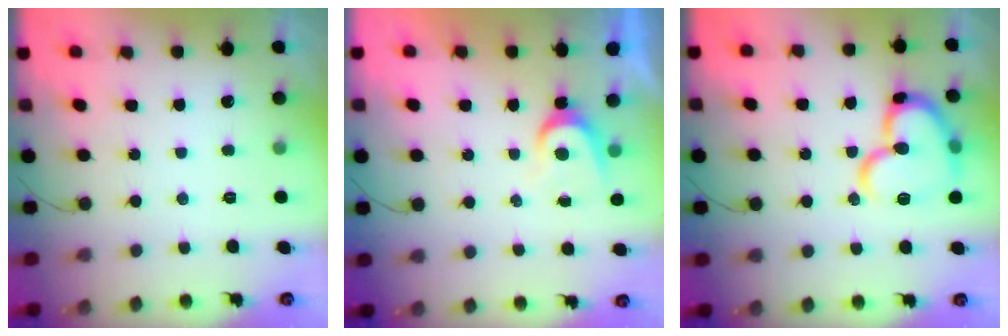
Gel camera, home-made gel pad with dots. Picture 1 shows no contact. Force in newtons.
{"total": 4.3, "press": 4.3, "slide": 0.5}
{"total": 17.5, "press": 17.4, "slide": 2.1}